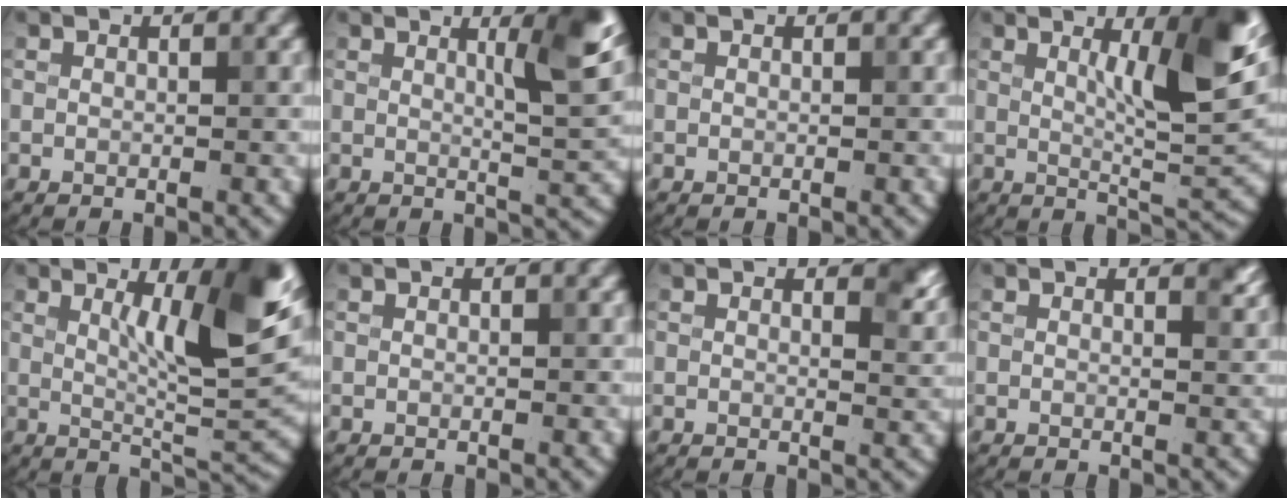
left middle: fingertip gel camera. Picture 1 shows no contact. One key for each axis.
{"total": 5.3, "fx": 2.1, "fy": 0.9, "fz": 4.8, "tx": -0.063, "ty": -0.002, "tz": 0.034}
{"total": 0.0}
{"total": 8.4, "fx": 2.8, "fy": 1.6, "fz": 7.8, "tx": -0.106, "ty": -0.005, "tz": 0.050}
{"total": 9.5, "fx": 3.2, "fy": 1.8, "fz": 8.7, "tx": -0.125, "ty": -0.005, "tz": 0.057}
{"total": 0.0}
{"total": 2.0, "fx": 1.4, "fy": 0.7, "fz": 1.3, "tx": -0.014, "ty": -0.010, "tz": 0.021}
{"total": 1.3, "fx": 1.1, "fy": 0.3, "fz": 0.7, "tx": -0.004, "ty": -0.002, "tz": 0.016}